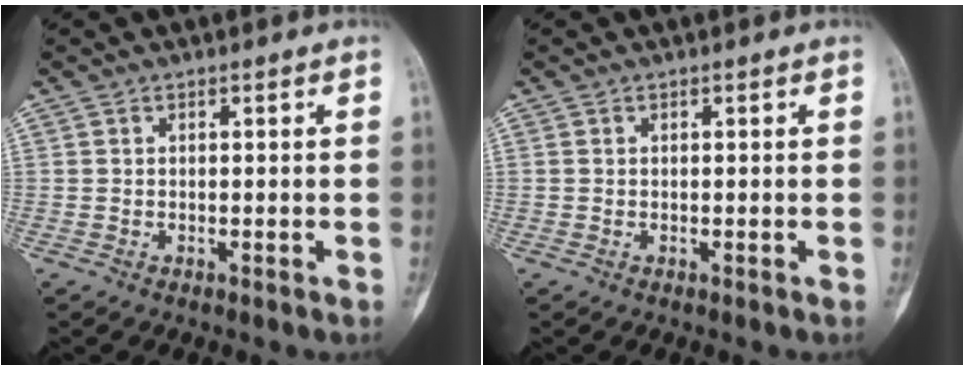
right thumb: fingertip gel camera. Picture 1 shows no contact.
{"total": 0.0}